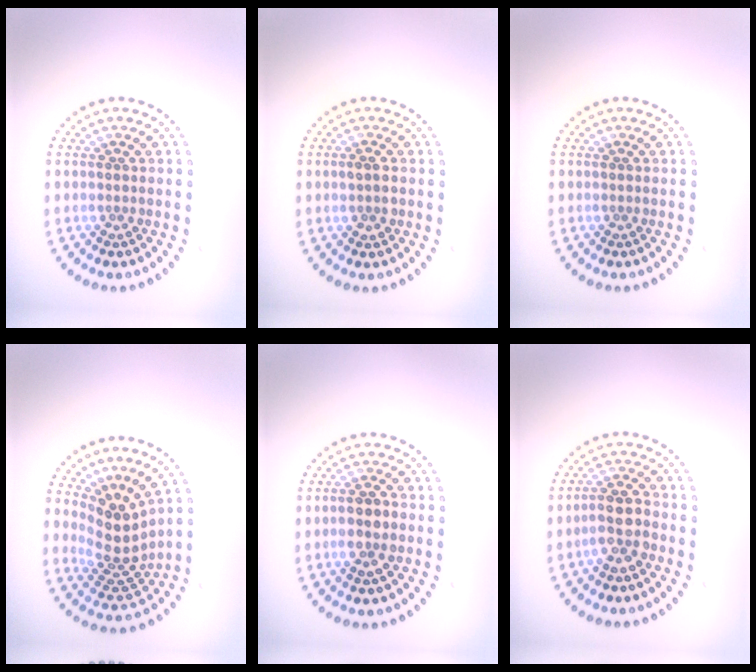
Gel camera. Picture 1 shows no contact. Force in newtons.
{"total": 1.5, "press": 1.5, "slide": 0.1}
{"total": 0.0}
{"total": 4.0, "press": 3.0, "slide": 2.7}
{"total": 2.2, "press": 2.1, "slide": 0.5}
{"total": 2.9, "press": 2.6, "slide": 1.2}